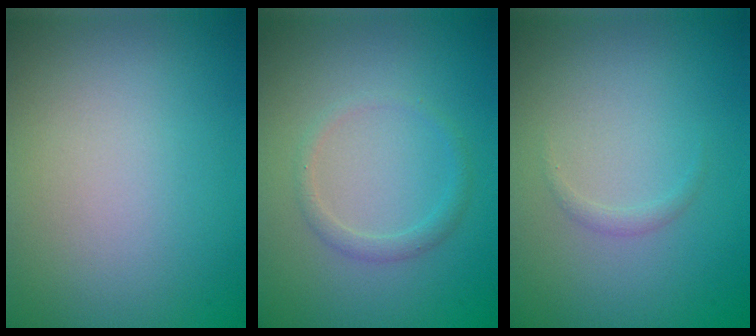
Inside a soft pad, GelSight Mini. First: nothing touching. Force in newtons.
{"total": 1.3, "press": 1.3, "slide": 0.0}
{"total": 0.6, "press": 0.6, "slide": 0.0}